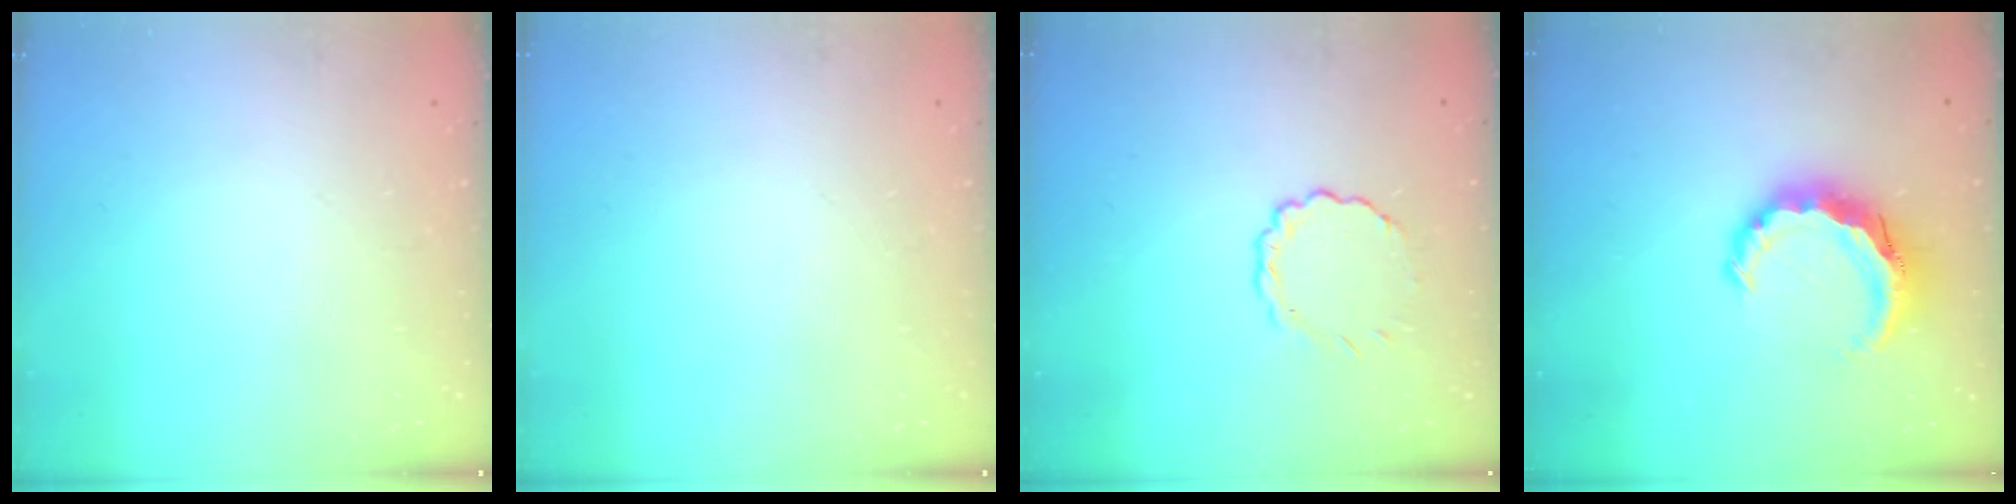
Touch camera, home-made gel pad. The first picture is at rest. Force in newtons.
{"total": 0.0}
{"total": 2.8, "press": 2.7, "slide": 0.9}
{"total": 8.3, "press": 8.2, "slide": 1.1}